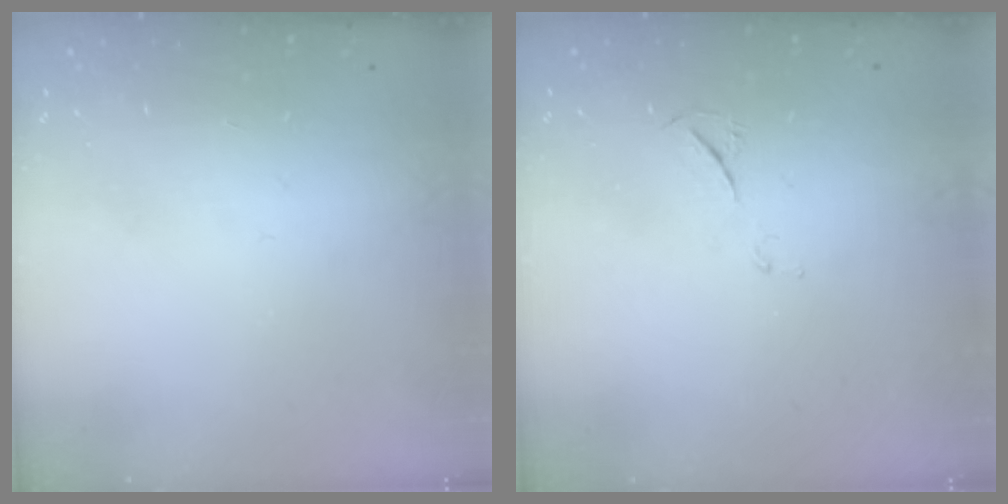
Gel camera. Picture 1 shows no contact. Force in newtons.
{"total": 4.5, "press": 4.5, "slide": 0.6}